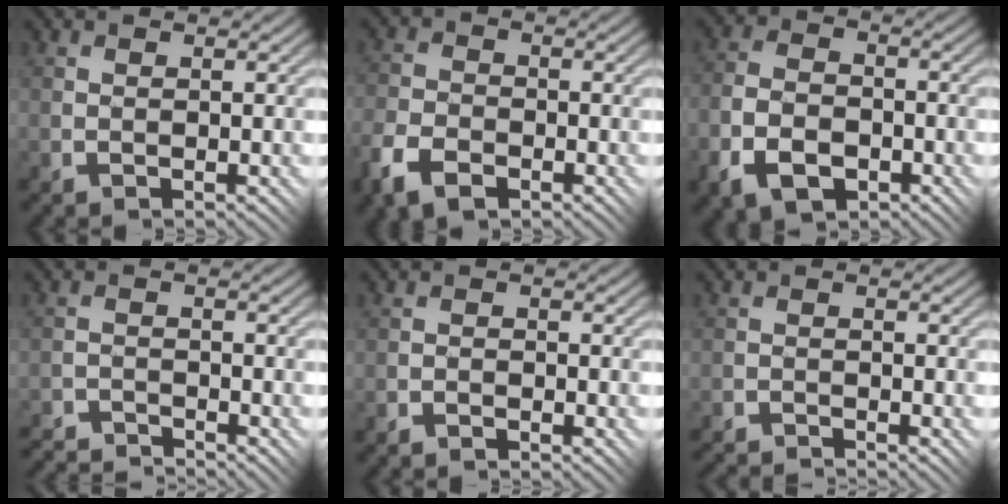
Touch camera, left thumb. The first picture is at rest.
{"total": 6.5, "force": [-3.9, 3.9, 3.4], "torque": [-0.087, -0.012, -0.078]}
{"total": 7.3, "force": [-3.9, 4.4, 4.3], "torque": [-0.099, -0.006, -0.081]}
{"total": 5.0, "force": [-5.0, 0.5, 0.0], "torque": [0.006, 0.006, -0.089]}
{"total": 1.0, "force": [-1.0, 0.0, -0.1], "torque": [0.005, 0.007, -0.022]}
{"total": 2.9, "force": [-2.9, -0.4, -0.1], "torque": [-0.004, 0.003, -0.061]}